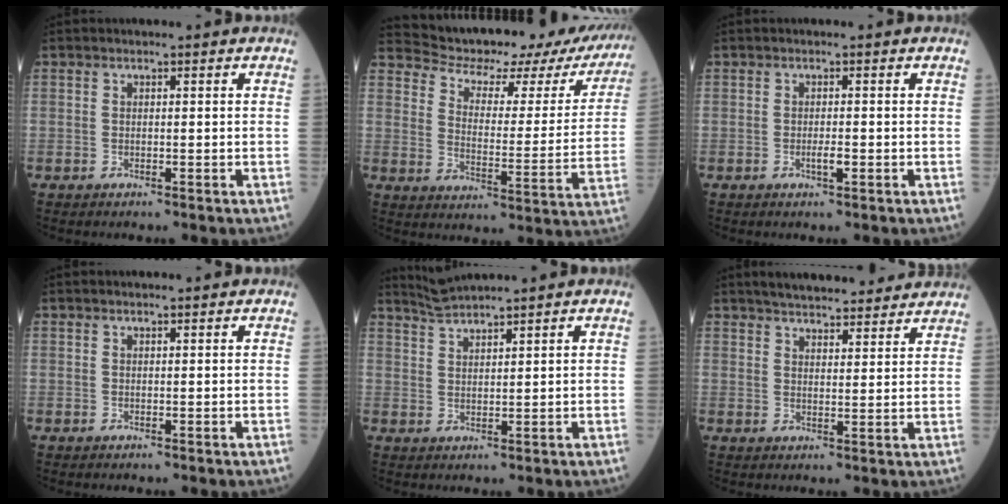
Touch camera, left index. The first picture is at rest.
{"total": 21.8, "force": [20.2, 5.8, 6.0], "torque": [-0.077, -0.047, 0.242]}
{"total": 1.3, "force": [-0.6, 0.2, 1.1], "torque": [-0.021, -0.007, -0.013]}
{"total": 1.3, "force": [1.1, 0.1, 0.5], "torque": [-0.006, 0.015, 0.016]}
{"total": 3.3, "force": [3.1, -1.1, 0.3], "torque": [-0.014, 0.002, 0.071]}
{"total": 14.9, "force": [13.6, 2.8, 5.6], "torque": [-0.071, 0.025, 0.181]}